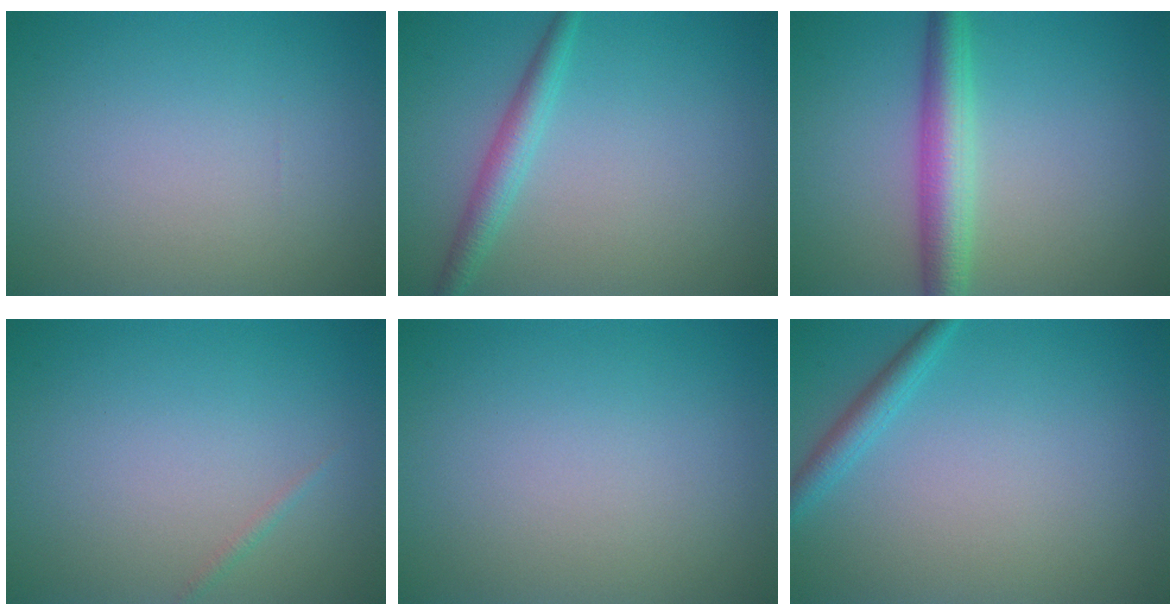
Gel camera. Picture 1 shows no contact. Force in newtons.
{"total": 2.4, "press": 2.4, "slide": 0.1}
{"total": 4.4, "press": 4.4, "slide": 0.0}
{"total": 0.6, "press": 0.6, "slide": 0.0}
{"total": 0.0}
{"total": 1.9, "press": 1.9, "slide": 0.0}